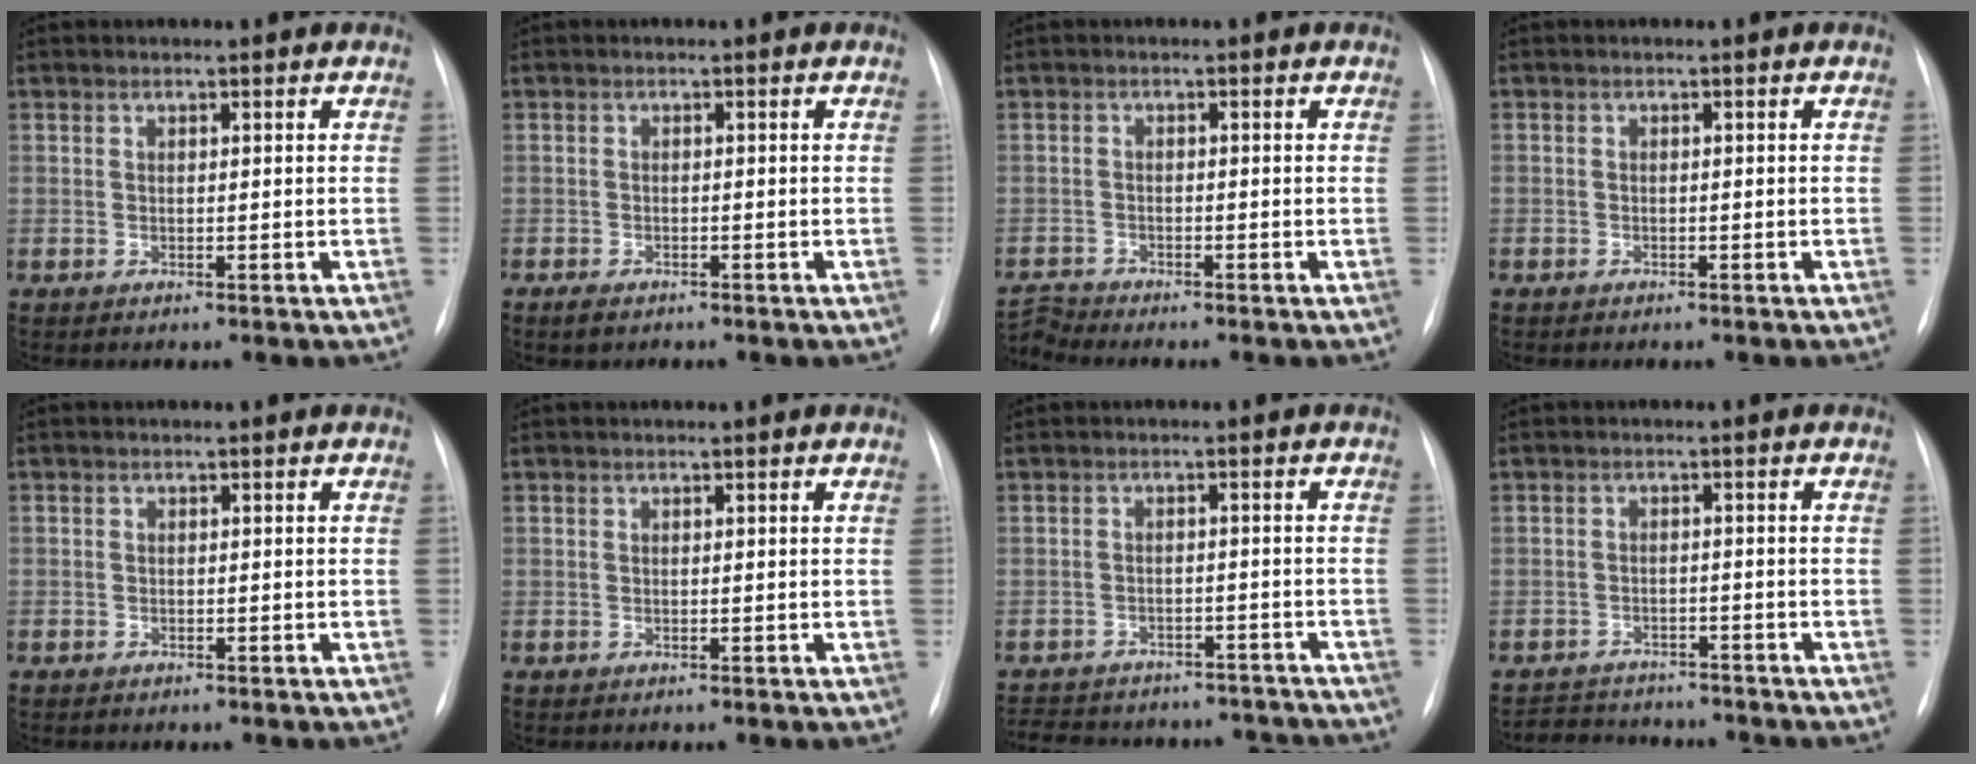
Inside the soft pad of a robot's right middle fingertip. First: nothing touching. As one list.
[{"total": 1.6, "force": [-1.2, 0.8, 0.7], "torque": [-0.021, -0.001, -0.017]}, {"total": 3.2, "force": [-3.0, -1.0, -0.7], "torque": [0.006, -0.018, -0.055]}, {"total": 0.7, "force": [-0.5, 0.5, 0.0], "torque": [-0.001, 0.003, -0.008]}, {"total": 0.8, "force": [-0.6, 0.6, 0.0], "torque": [-0.007, 0.003, -0.011]}, {"total": 0.0}, {"total": 19.3, "force": [-17.1, 7.1, 5.5], "torque": [-0.144, 0.005, -0.209]}, {"total": 7.8, "force": [-7.3, 2.6, 1.3], "torque": [-0.021, 0.006, -0.099]}]